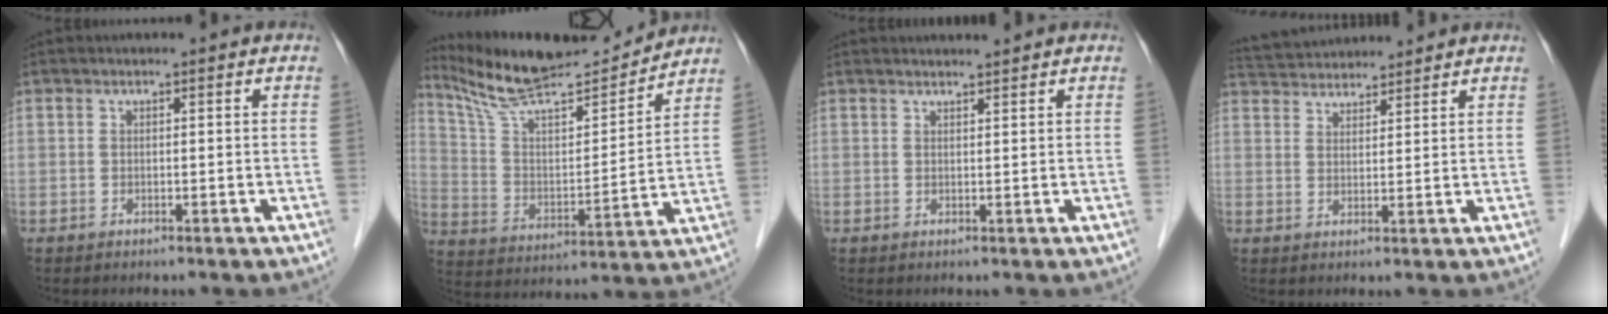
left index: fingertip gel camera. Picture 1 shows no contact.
{"total": 17.3, "force": [16.2, 1.4, 6.0], "torque": [-0.113, -0.003, 0.280]}
{"total": 2.1, "force": [2.1, -0.1, 0.5], "torque": [-0.007, 0.009, 0.033]}
{"total": 8.8, "force": [8.5, 1.4, 1.9], "torque": [-0.039, 0.037, 0.139]}